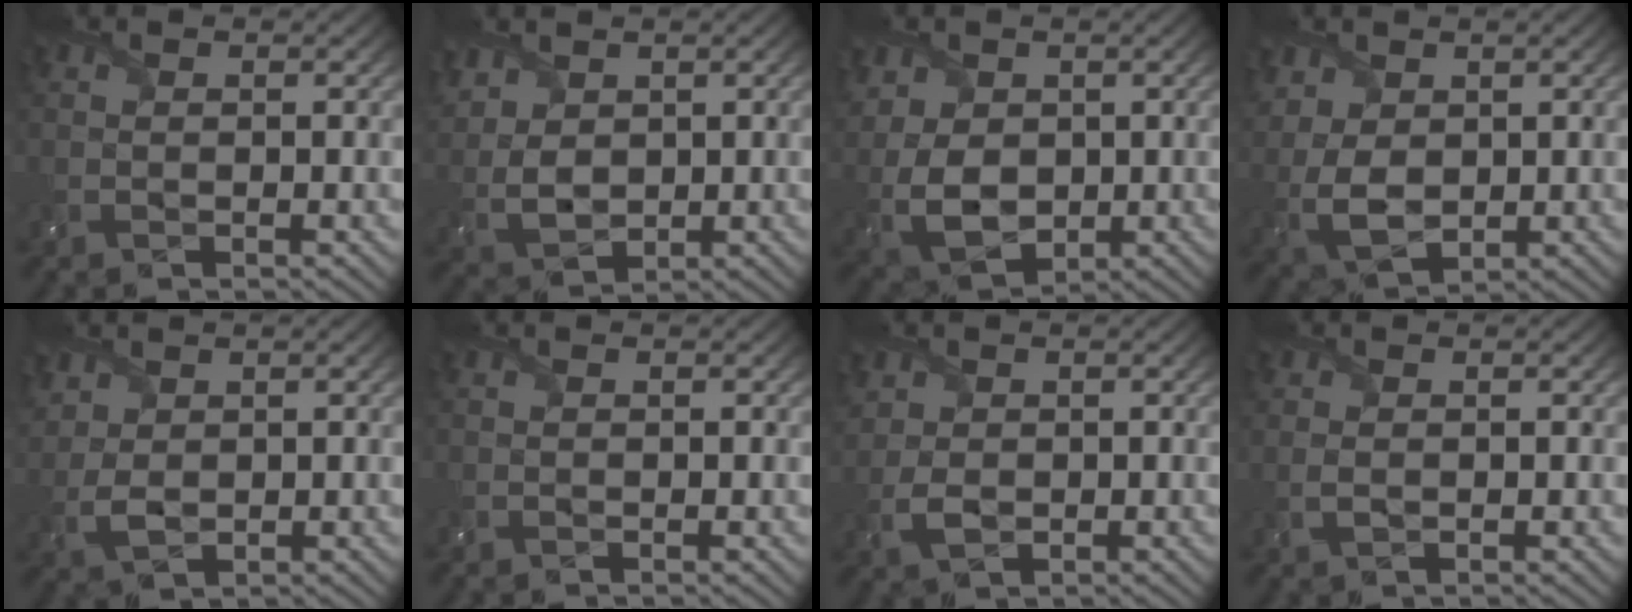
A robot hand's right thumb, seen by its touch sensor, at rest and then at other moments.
{"total": 5.7, "force": [2.6, 4.0, 3.1], "torque": [-0.102, -0.002, 0.058]}
{"total": 9.0, "force": [1.0, 7.0, 5.6], "torque": [-0.170, -0.007, 0.025]}
{"total": 6.7, "force": [1.7, 5.0, 4.2], "torque": [-0.134, -0.006, 0.035]}
{"total": 3.6, "force": [1.5, 2.6, 1.9], "torque": [-0.062, -0.004, 0.034]}
{"total": 0.0}
{"total": 3.2, "force": [0.4, 2.7, 1.7], "torque": [-0.052, -0.007, 0.007]}
{"total": 1.2, "force": [-0.1, 0.8, 0.9], "torque": [-0.027, -0.003, 0.000]}